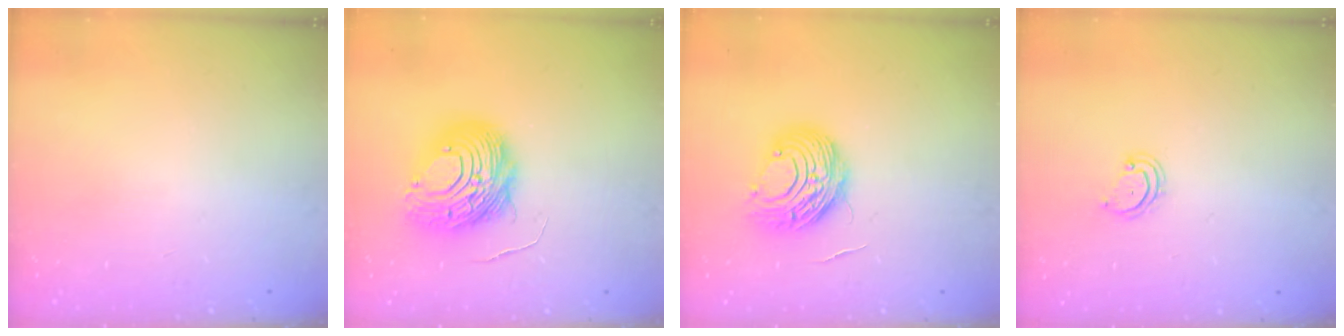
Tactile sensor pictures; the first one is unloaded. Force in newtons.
{"total": 12.2, "press": 12.1, "slide": 1.3}
{"total": 10.1, "press": 10.1, "slide": 0.8}
{"total": 3.8, "press": 3.8, "slide": 0.4}